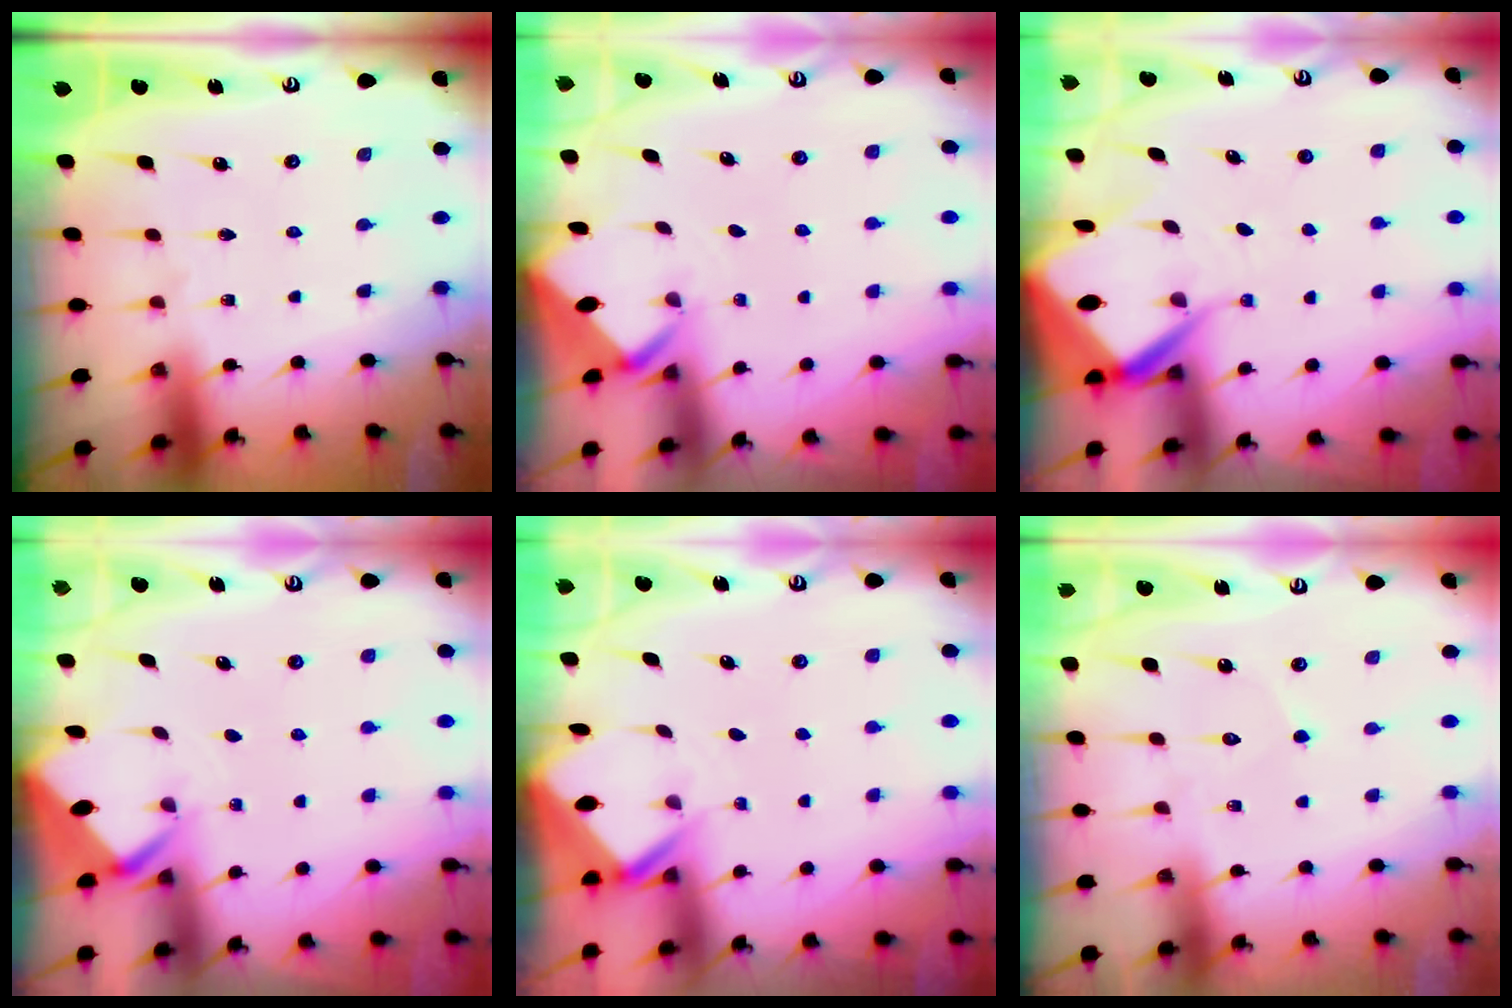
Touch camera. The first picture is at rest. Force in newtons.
{"total": 1.9, "press": 1.9, "slide": 0.2}
{"total": 7.8, "press": 7.8, "slide": 0.7}
{"total": 2.8, "press": 2.8, "slide": 0.2}
{"total": 2.4, "press": 2.4, "slide": 0.1}
{"total": 5.0, "press": 5.0, "slide": 0.5}